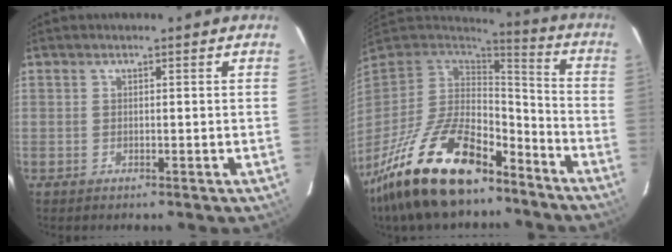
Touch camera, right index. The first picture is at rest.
{"total": 24.8, "force": [-16.5, 10.7, 15.0], "torque": [-0.303, -0.019, -0.272]}